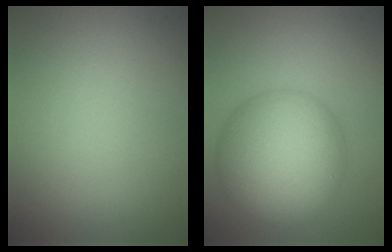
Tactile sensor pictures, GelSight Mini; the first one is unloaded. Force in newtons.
{"total": 10.5, "press": 10.5, "slide": 0.3}